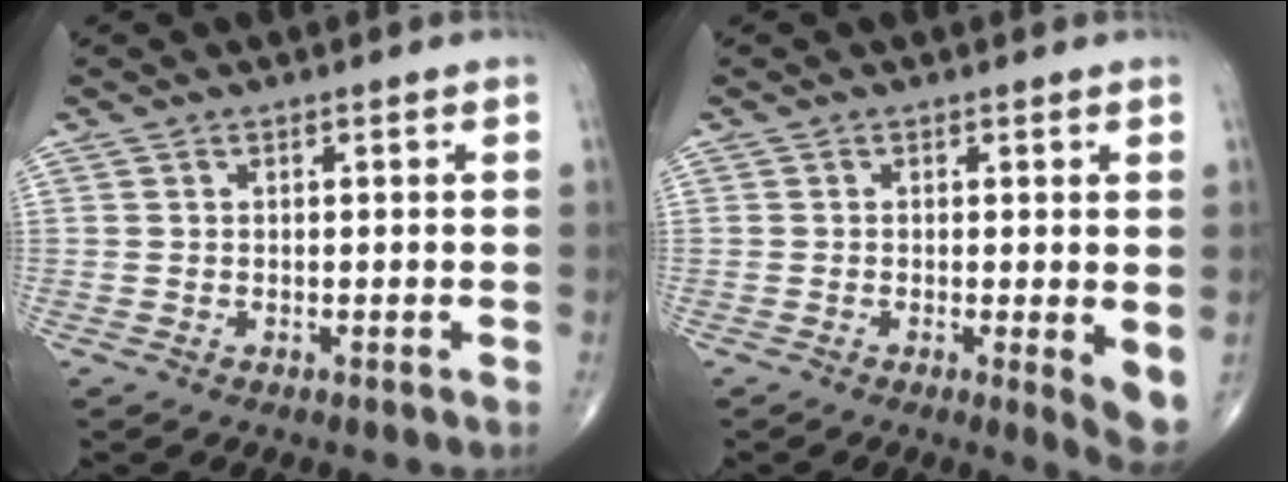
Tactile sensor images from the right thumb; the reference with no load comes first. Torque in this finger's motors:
{"motor_torque": [-0.13, 0.38, -0.01, 0.14, -0.02]}